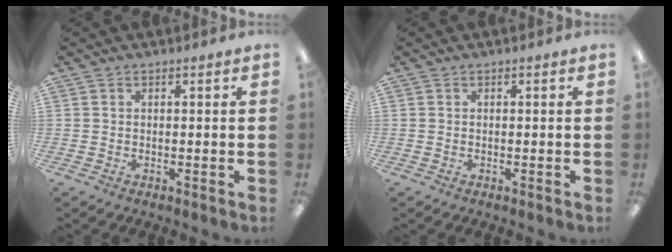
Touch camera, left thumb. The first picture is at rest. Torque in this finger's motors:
{"motor_torque": [0.00, 0.00, 0.13, -0.13, 0.00]}